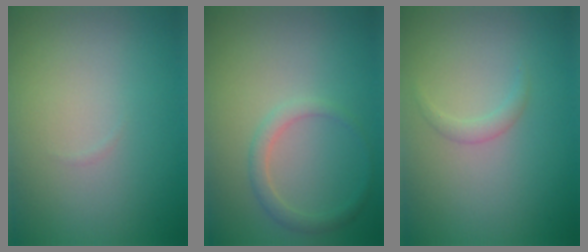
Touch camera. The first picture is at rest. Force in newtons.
{"total": 1.7, "press": 1.7, "slide": 0.2}
{"total": 1.0, "press": 1.0, "slide": 0.1}